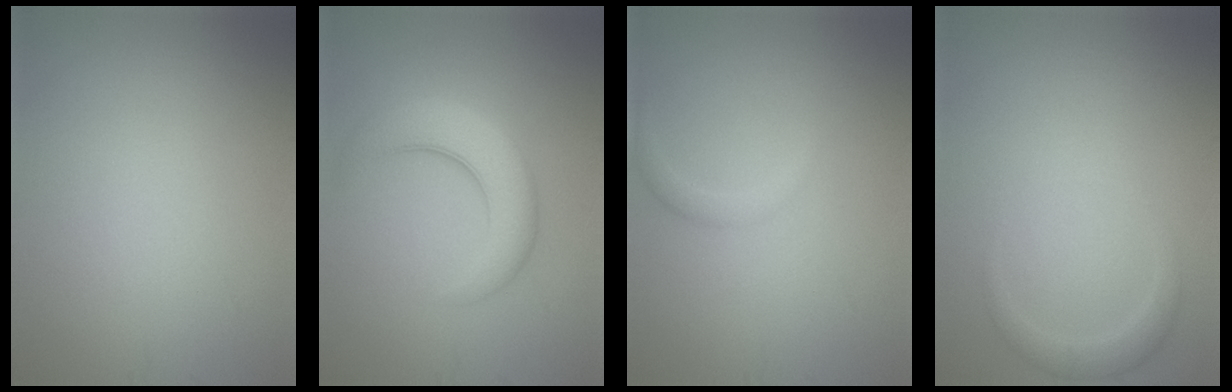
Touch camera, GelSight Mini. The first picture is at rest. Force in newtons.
{"total": 5.4, "press": 5.3, "slide": 0.3}
{"total": 1.0, "press": 1.0, "slide": 0.1}
{"total": 1.7, "press": 1.7, "slide": 0.1}